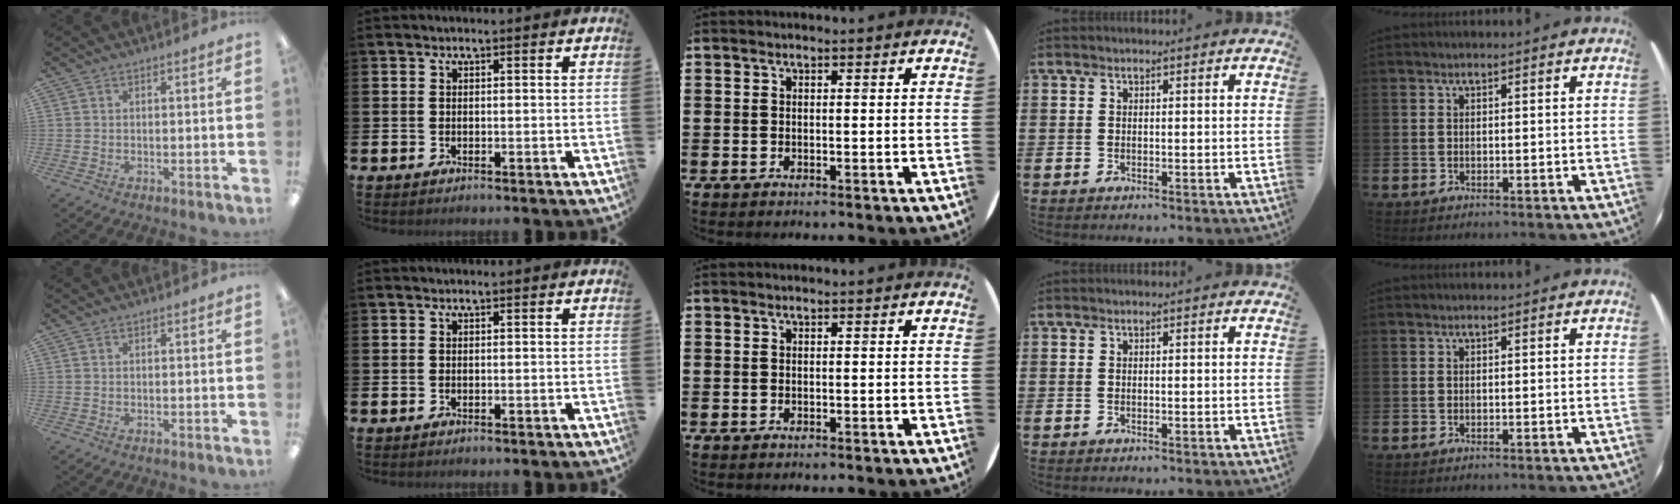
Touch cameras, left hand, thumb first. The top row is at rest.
{}